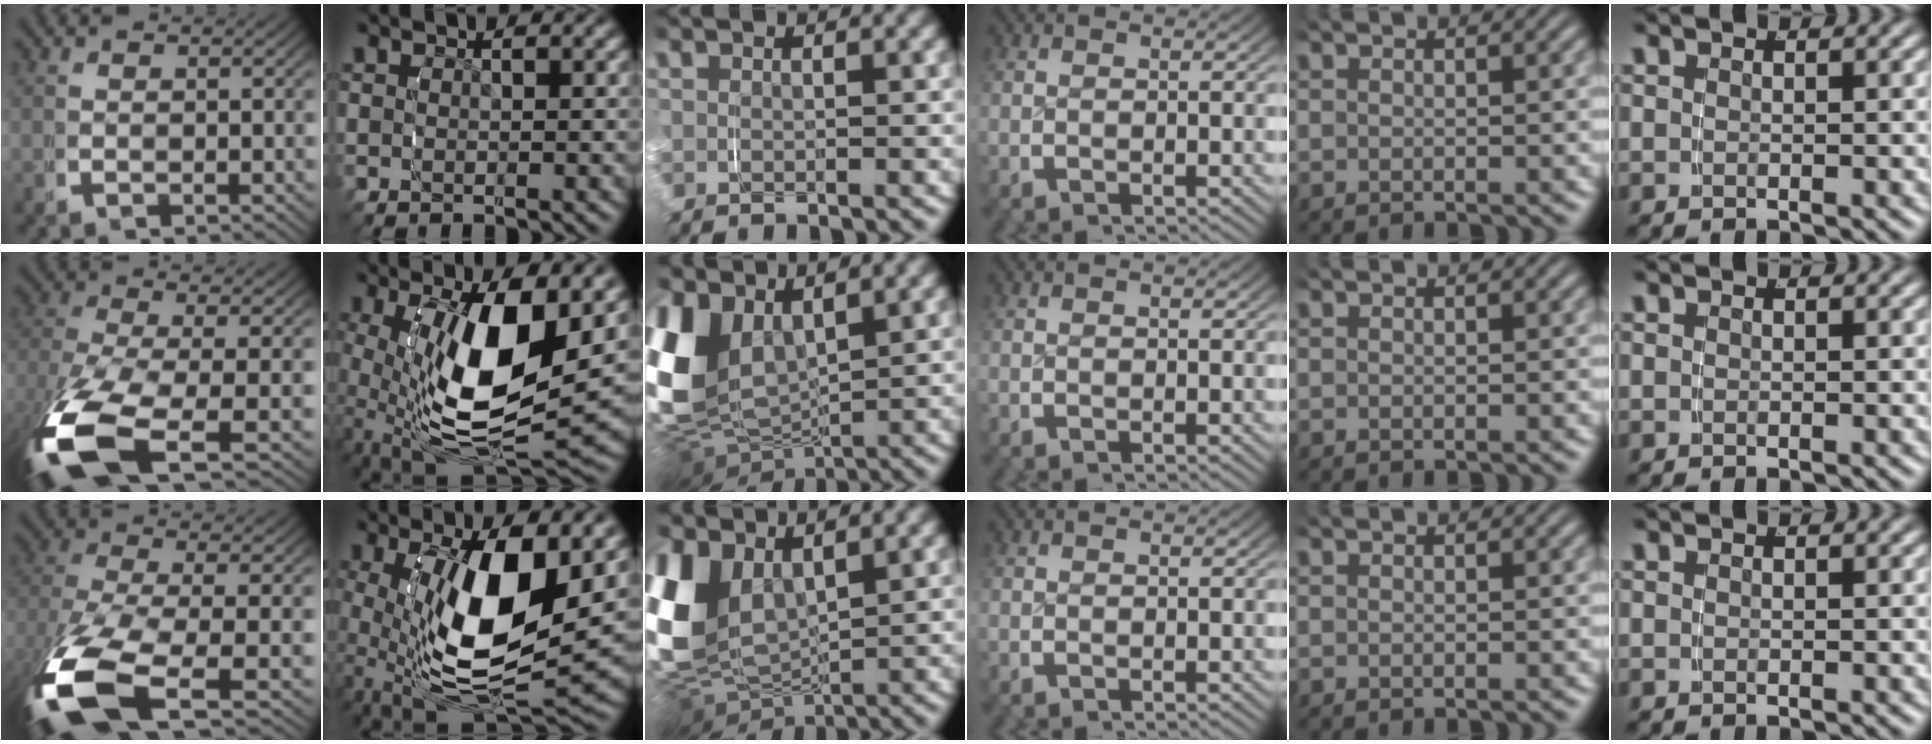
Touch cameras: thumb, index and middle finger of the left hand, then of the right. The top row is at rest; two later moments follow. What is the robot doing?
{"motion": "grasp_and_lifting", "object": "fork"}